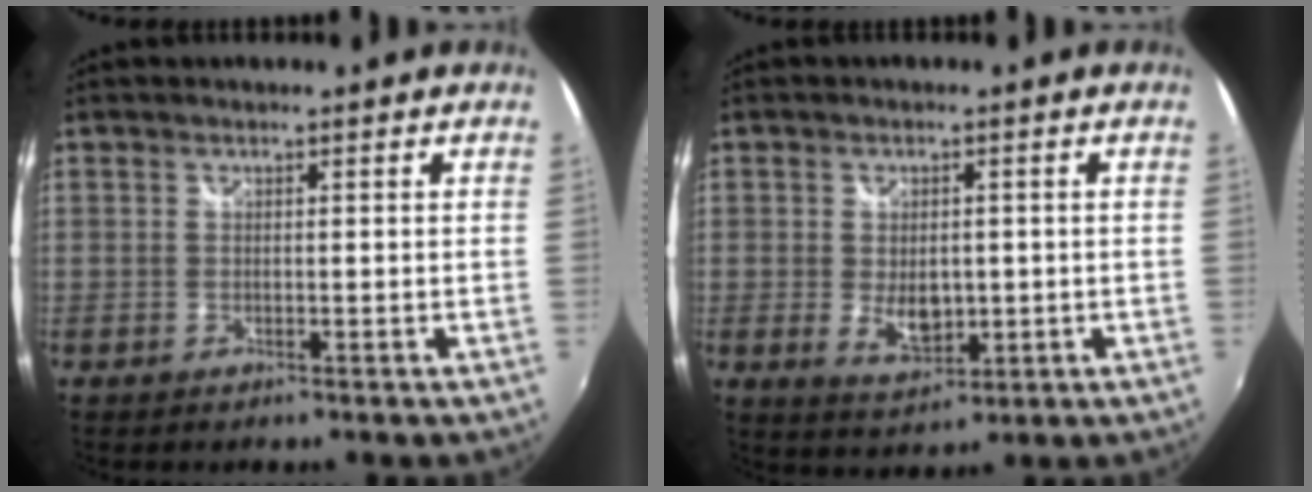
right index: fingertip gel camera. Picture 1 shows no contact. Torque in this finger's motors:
{"motor_torque": [0.21, -0.18, 0.14, 0.06]}